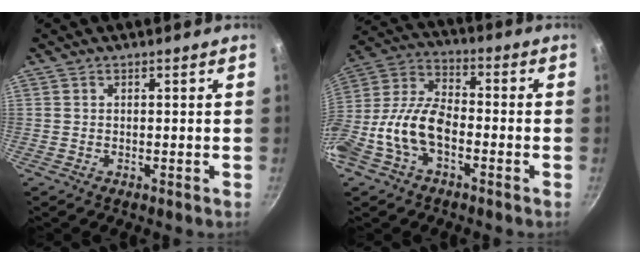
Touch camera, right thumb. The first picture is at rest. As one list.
[{"total": 13.2, "force": [-3.9, 7.6, 10.1], "torque": [-0.184, 0.048, -0.088]}]